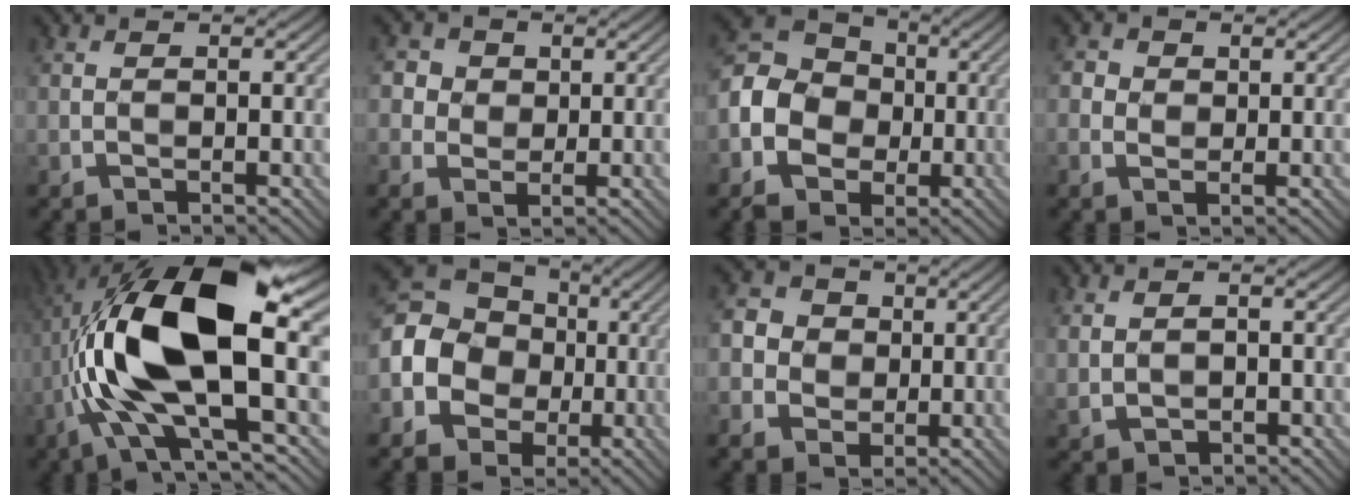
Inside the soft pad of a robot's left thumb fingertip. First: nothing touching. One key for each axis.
{"total": 4.0, "fx": 1.4, "fy": 3.6, "fz": 1.2, "tx": -0.056, "ty": -0.001, "tz": 0.026}
{"total": 11.1, "fx": -2.5, "fy": 9.5, "fz": 5.3, "tx": -0.159, "ty": -0.012, "tz": -0.067}
{"total": 2.8, "fx": 0.7, "fy": 2.4, "fz": 1.2, "tx": -0.044, "ty": 0.003, "tz": 0.016}
{"total": 15.7, "fx": 0.0, "fy": 5.4, "fz": 14.7, "tx": -0.297, "ty": 0.025, "tz": -0.004}
{"total": 13.2, "fx": -1.7, "fy": 11.5, "fz": 6.1, "tx": -0.169, "ty": -0.008, "tz": -0.052}
{"total": 5.7, "fx": 0.4, "fy": 5.3, "fz": 2.0, "tx": -0.076, "ty": 0.012, "tz": 0.001}
{"total": 2.3, "fx": 0.2, "fy": 1.5, "fz": 1.7, "tx": -0.042, "ty": -0.004, "tz": 0.009}